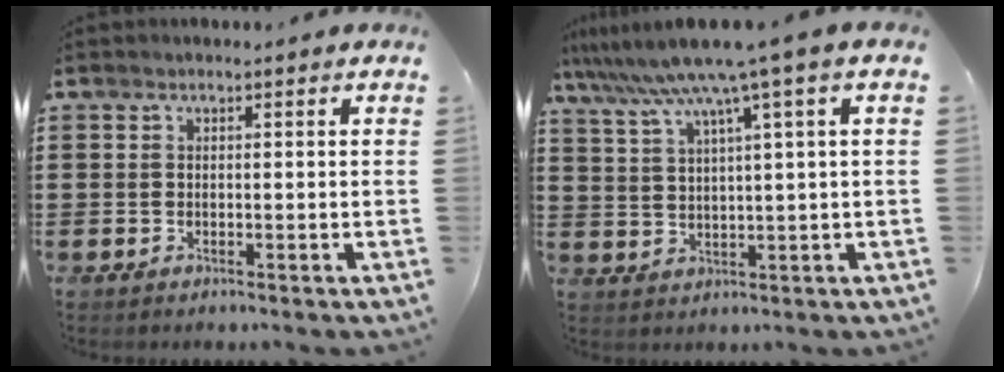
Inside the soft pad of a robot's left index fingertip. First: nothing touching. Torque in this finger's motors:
{"motor_torque": [2.14, 0.00, 0.70, 0.21]}